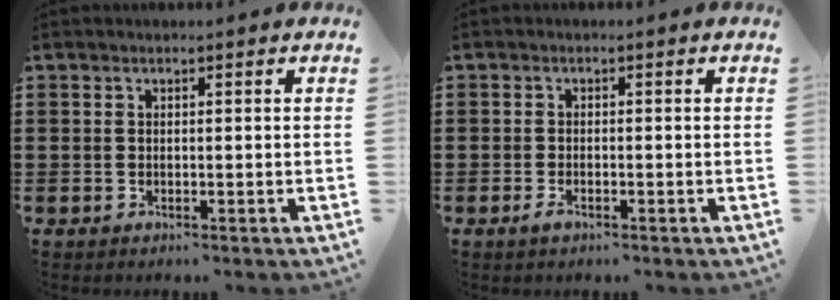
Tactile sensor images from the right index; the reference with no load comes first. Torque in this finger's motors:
{"motor_torque": [-0.73, 1.41, -0.08, -0.03]}